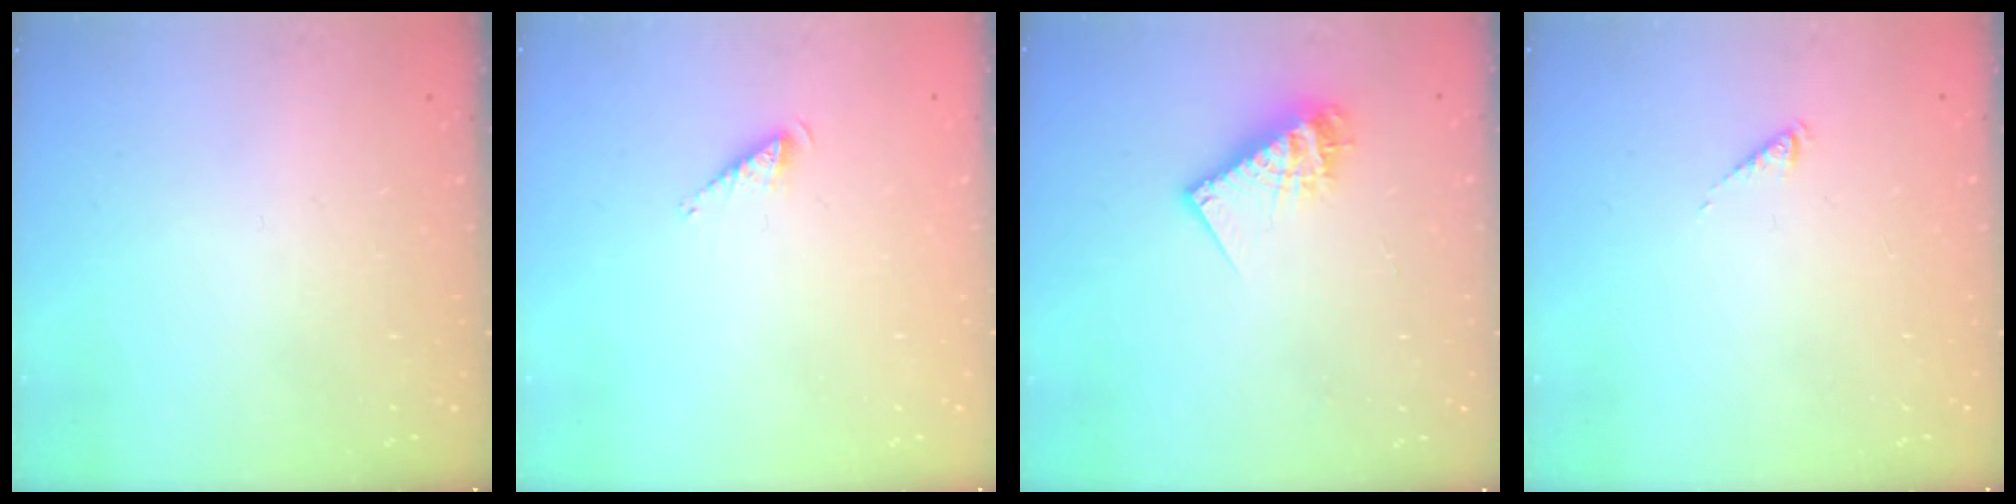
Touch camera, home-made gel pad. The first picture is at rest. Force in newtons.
{"total": 2.6, "press": 2.6, "slide": 0.4}
{"total": 11.9, "press": 11.9, "slide": 1.0}
{"total": 0.6, "press": 0.6, "slide": 0.1}